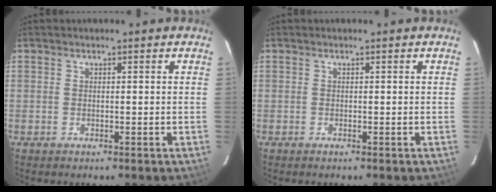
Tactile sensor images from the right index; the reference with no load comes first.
{"total": 0.0}